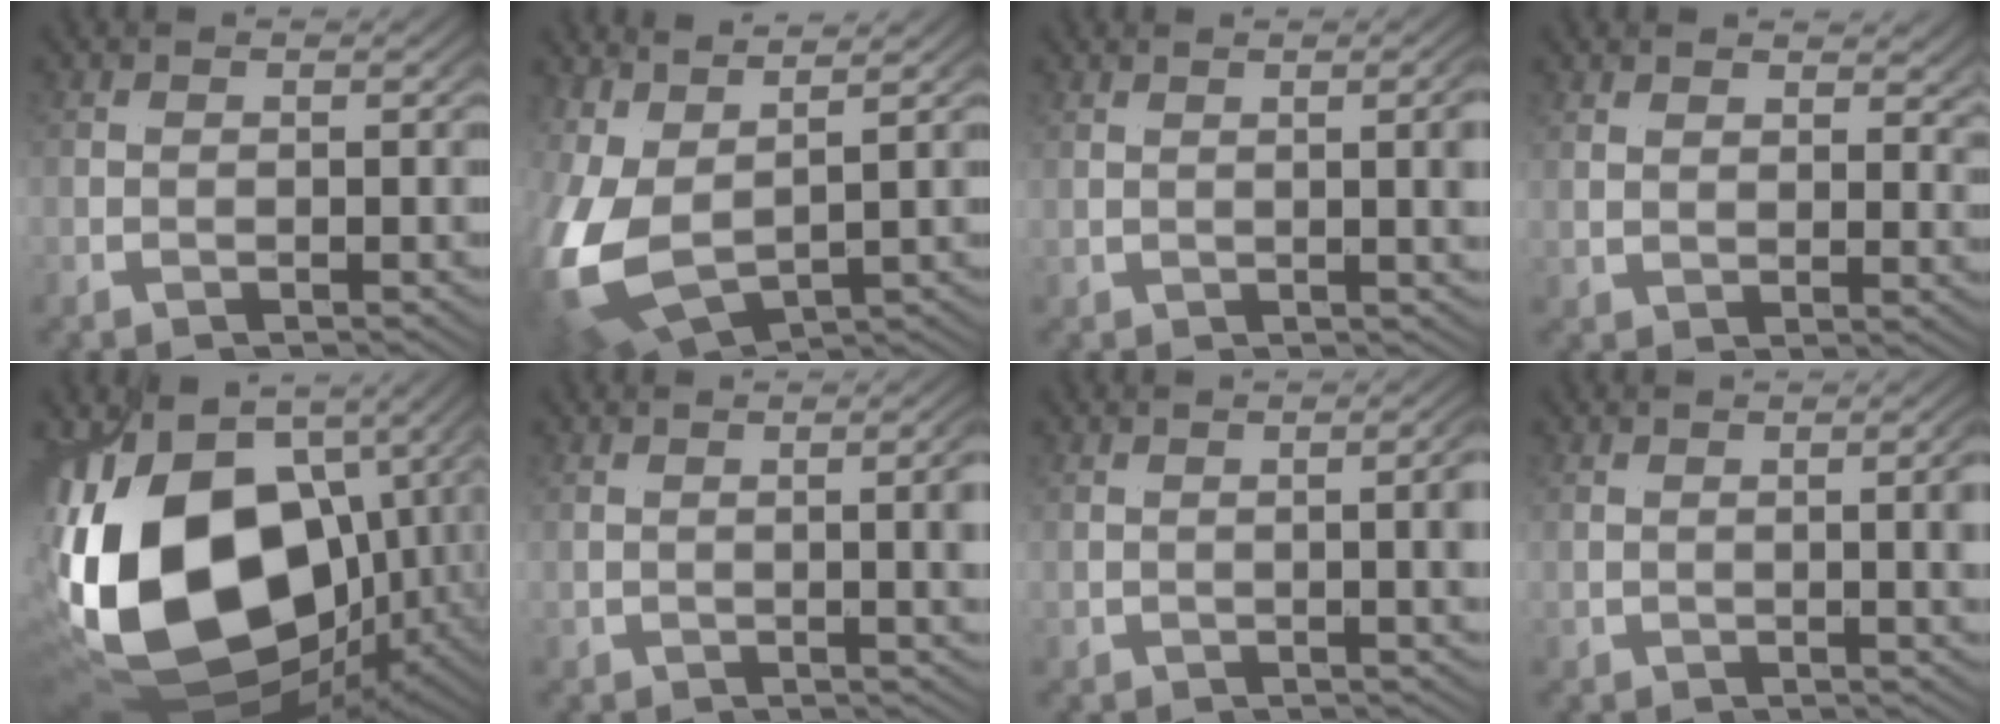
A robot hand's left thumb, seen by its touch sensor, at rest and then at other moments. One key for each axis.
{"total": 9.0, "fx": -2.1, "fy": 5.9, "fz": 6.5, "tx": -0.181, "ty": -0.044, "tz": -0.016}
{"total": 1.8, "fx": 0.5, "fy": -1.4, "fz": 1.0, "tx": -0.002, "ty": 0.013, "tz": 0.008}
{"total": 2.5, "fx": 2.0, "fy": 0.5, "fz": 1.4, "tx": -0.010, "ty": 0.007, "tz": 0.032}
{"total": 24.1, "fx": -3.5, "fy": 14.0, "fz": 19.3, "tx": -0.373, "ty": -0.052, "tz": -0.025}
{"total": 2.1, "fx": 0.6, "fy": -1.6, "fz": 1.2, "tx": -0.005, "ty": 0.015, "tz": 0.008}
{"total": 1.9, "fx": 0.4, "fy": -1.3, "fz": 1.3, "tx": -0.007, "ty": 0.013, "tz": 0.008}
{"total": 2.0, "fx": 0.7, "fy": -1.7, "fz": 1.0, "tx": 0.000, "ty": 0.014, "tz": 0.009}